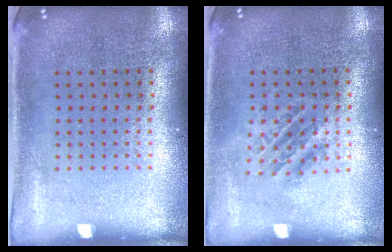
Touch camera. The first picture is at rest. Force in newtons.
{"total": 1.2, "press": 1.1, "slide": 0.6}